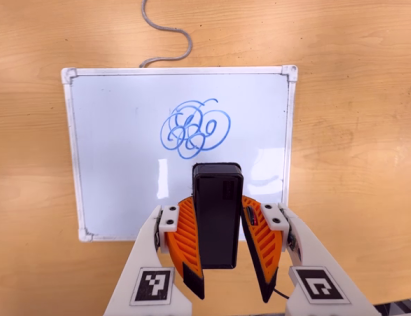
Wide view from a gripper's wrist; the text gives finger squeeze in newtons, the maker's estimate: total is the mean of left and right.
{"total": 7.9, "left": 6.9, "right": 8.8}